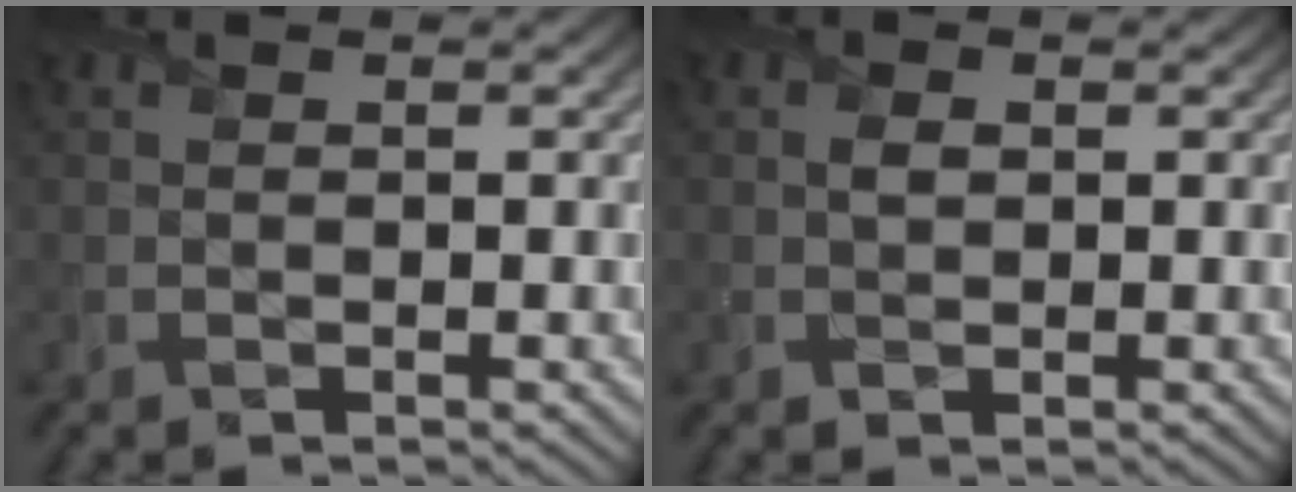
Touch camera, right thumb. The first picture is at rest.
{"total": 1.3, "force": [0.3, 0.9, 0.8], "torque": [-0.018, 0.000, 0.005]}